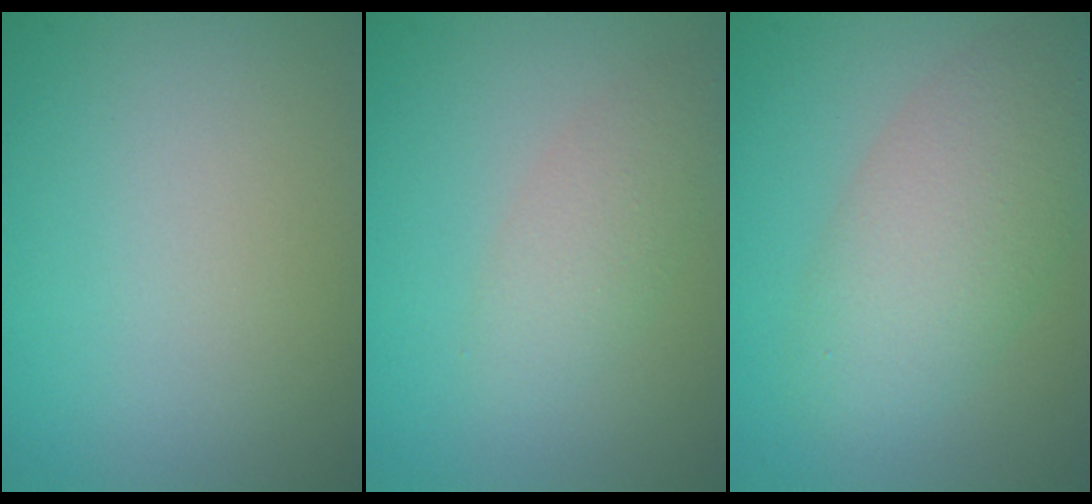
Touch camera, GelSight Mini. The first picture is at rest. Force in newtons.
{"total": 2.6, "press": 2.6, "slide": 0.1}
{"total": 6.0, "press": 6.0, "slide": 0.2}